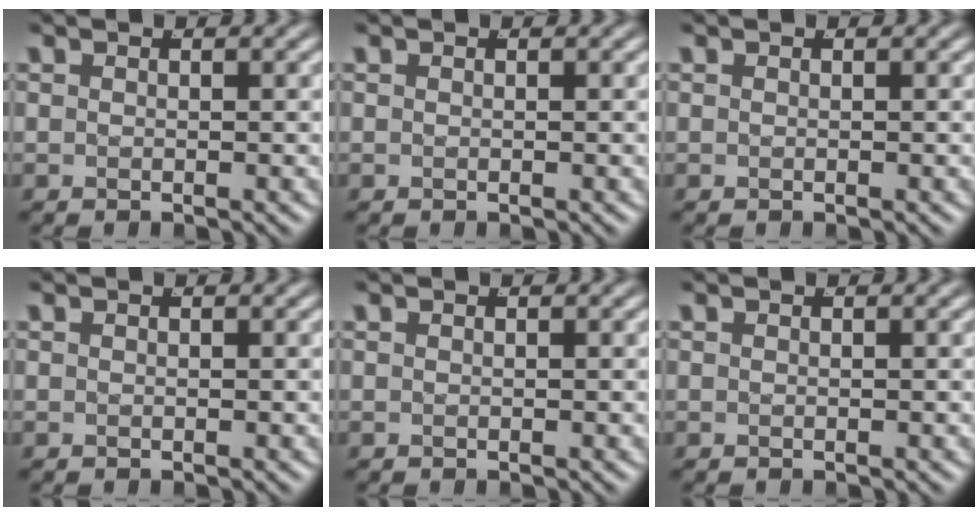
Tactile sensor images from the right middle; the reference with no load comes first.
{"total": 0.0}
{"total": 0.0}
{"total": 0.0}
{"total": 0.0}
{"total": 0.0}